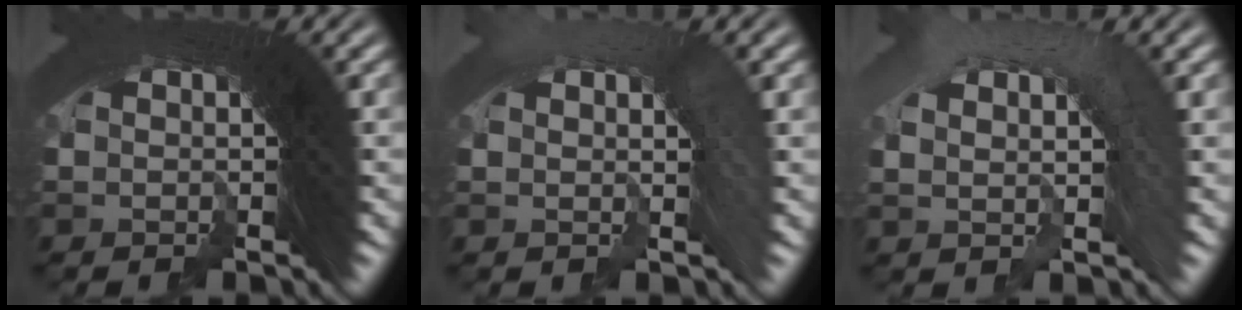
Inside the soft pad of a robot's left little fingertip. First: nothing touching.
{"total": 3.1, "force": [-2.6, -0.7, -1.5], "torque": [0.030, -0.005, -0.036]}
{"total": 3.0, "force": [-2.3, 1.8, 0.2], "torque": [-0.001, -0.001, -0.037]}